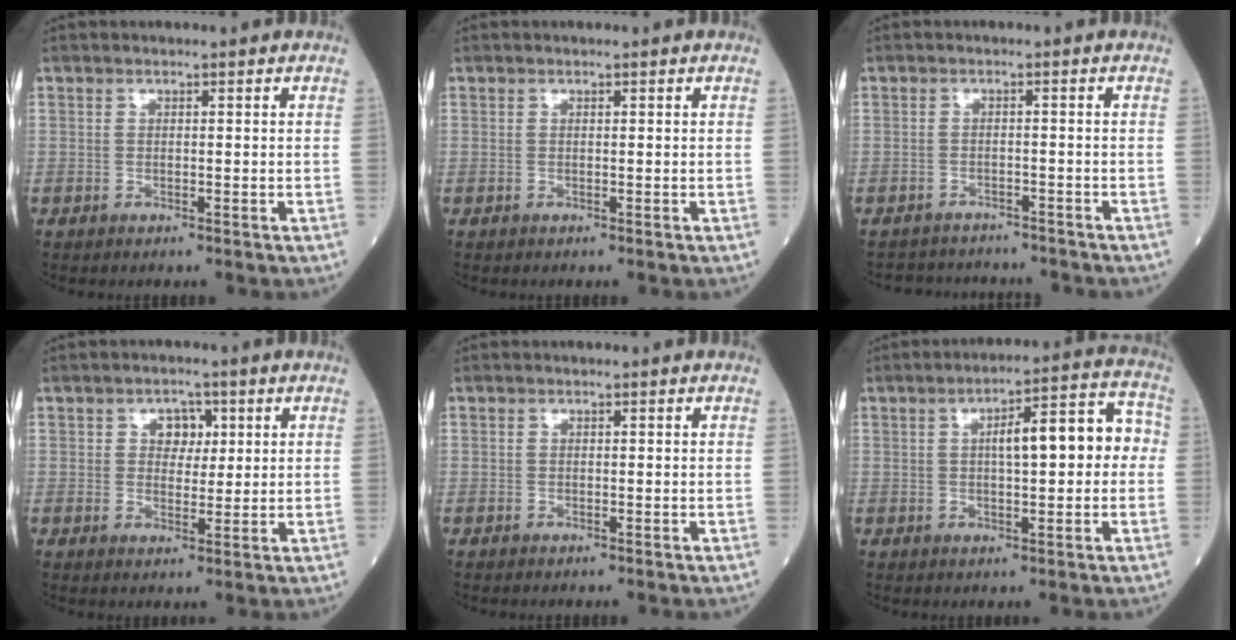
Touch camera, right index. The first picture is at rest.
{"total": 0.0}
{"total": 6.8, "force": [-6.6, 1.8, 0.4], "torque": [-0.004, 0.012, -0.083]}
{"total": 3.7, "force": [1.3, 2.6, 2.4], "torque": [-0.029, 0.008, 0.020]}
{"total": 0.0}
{"total": 9.9, "force": [0.9, 2.8, 9.5], "torque": [-0.132, 0.043, 0.012]}